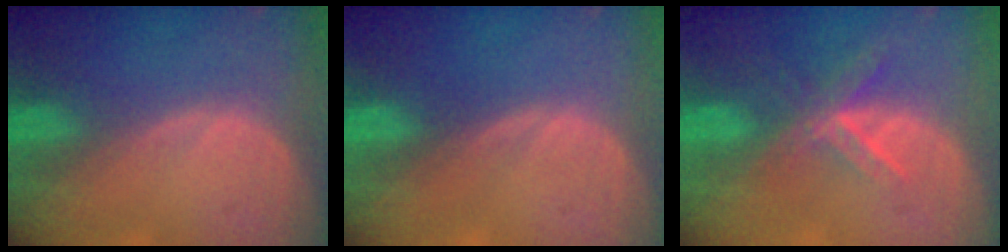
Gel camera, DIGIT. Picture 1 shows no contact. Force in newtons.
{"total": 0.0}
{"total": 5.7, "press": 5.0, "slide": 2.8}